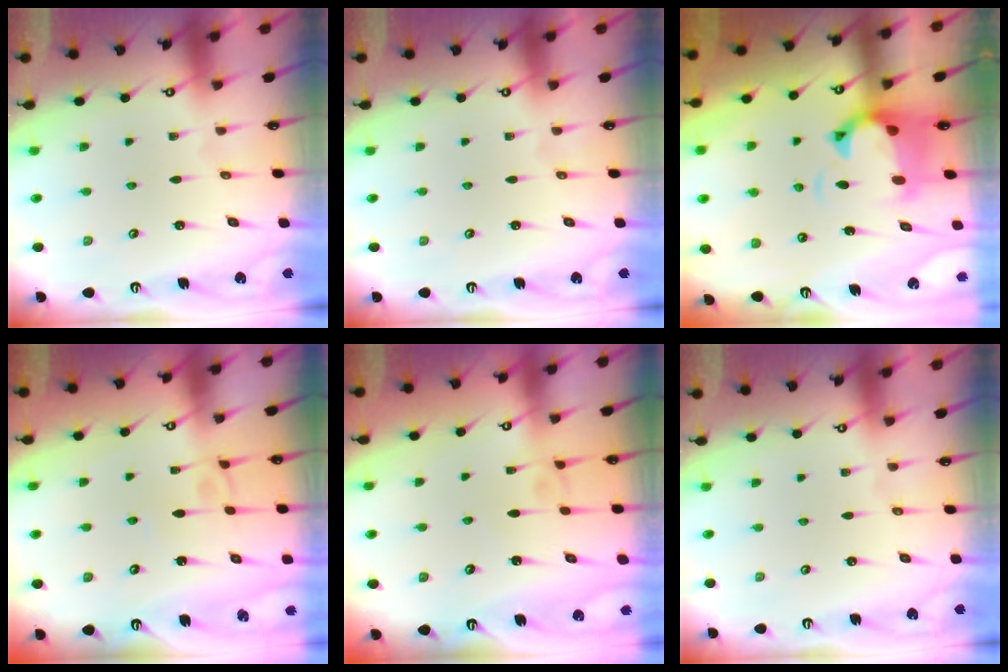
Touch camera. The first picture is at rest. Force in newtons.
{"total": 0.0}
{"total": 3.0, "press": 2.7, "slide": 1.4}
{"total": 5.2, "press": 5.2, "slide": 0.1}
{"total": 2.6, "press": 2.6, "slide": 0.4}
{"total": 0.0}